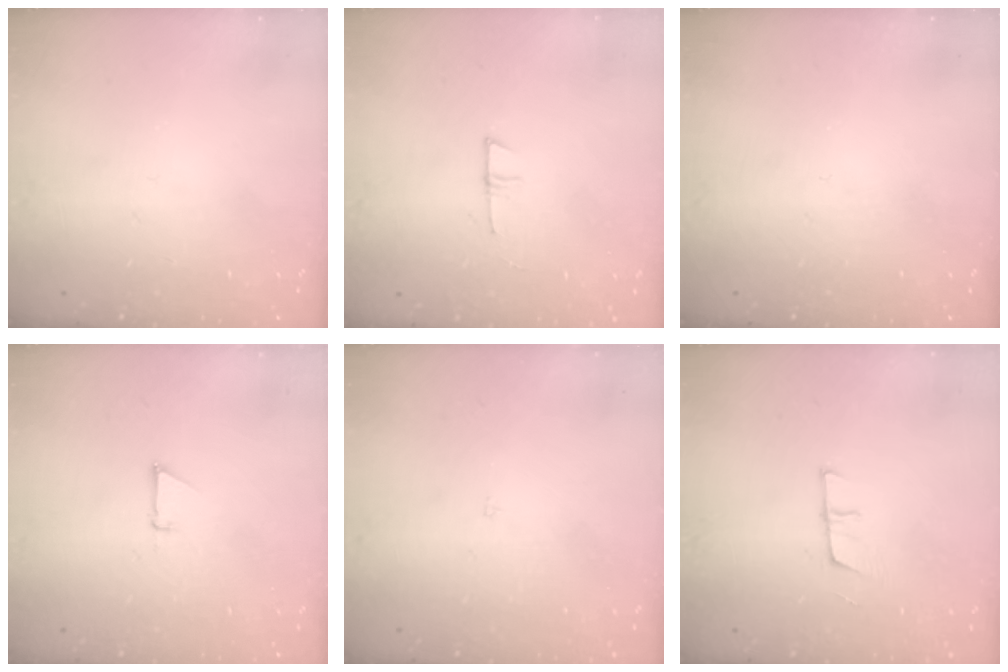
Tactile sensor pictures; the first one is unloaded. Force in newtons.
{"total": 4.7, "press": 4.7, "slide": 0.3}
{"total": 0.0}
{"total": 0.8, "press": 0.8, "slide": 0.1}
{"total": 2.2, "press": 2.2, "slide": 0.2}
{"total": 6.0, "press": 5.4, "slide": 2.5}